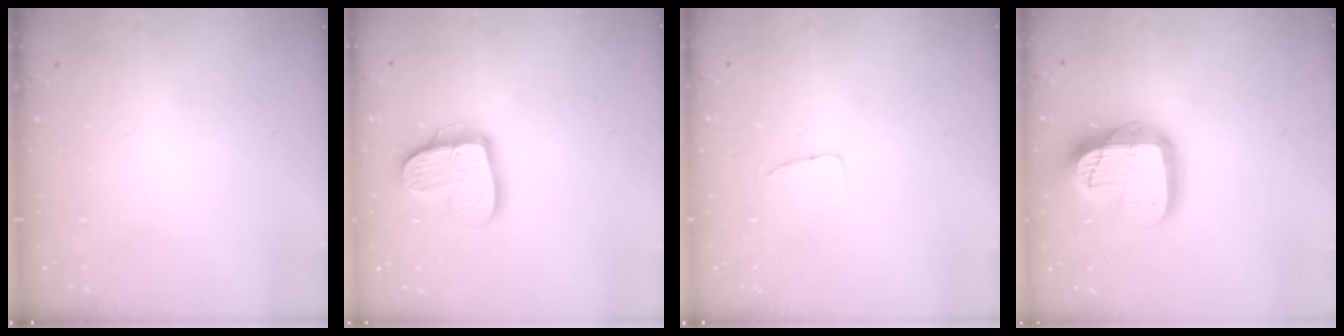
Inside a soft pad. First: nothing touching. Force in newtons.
{"total": 14.6, "press": 14.6, "slide": 1.3}
{"total": 3.2, "press": 3.2, "slide": 0.2}
{"total": 18.9, "press": 18.8, "slide": 1.5}